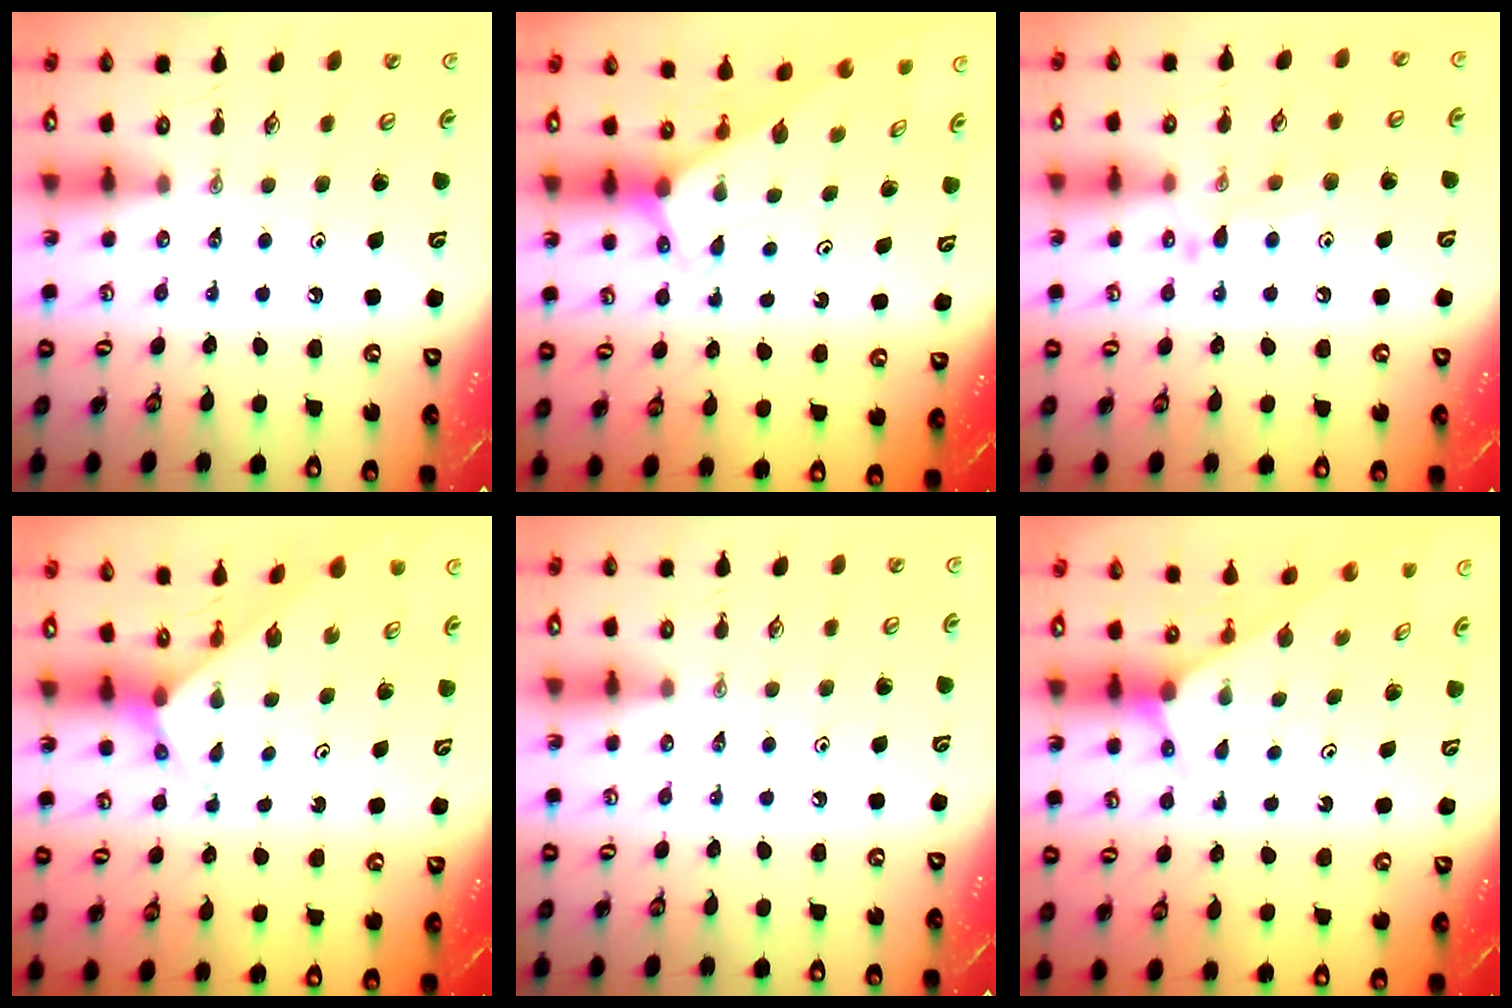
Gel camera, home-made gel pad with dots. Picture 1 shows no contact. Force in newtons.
{"total": 2.6, "press": 2.6, "slide": 0.2}
{"total": 11.0, "press": 11.0, "slide": 0.5}
{"total": 2.6, "press": 2.6, "slide": 0.2}
{"total": 0.0}
{"total": 2.6, "press": 2.6, "slide": 0.2}